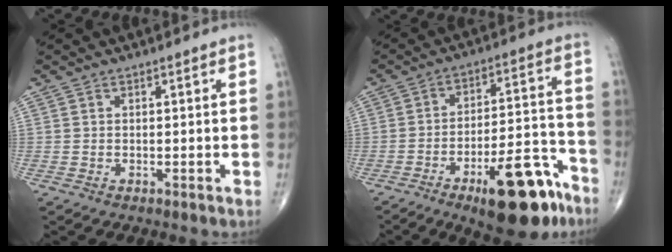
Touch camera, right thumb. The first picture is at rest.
{"total": 18.0, "force": [-10.6, 6.2, 13.1], "torque": [-0.159, 0.077, -0.154]}